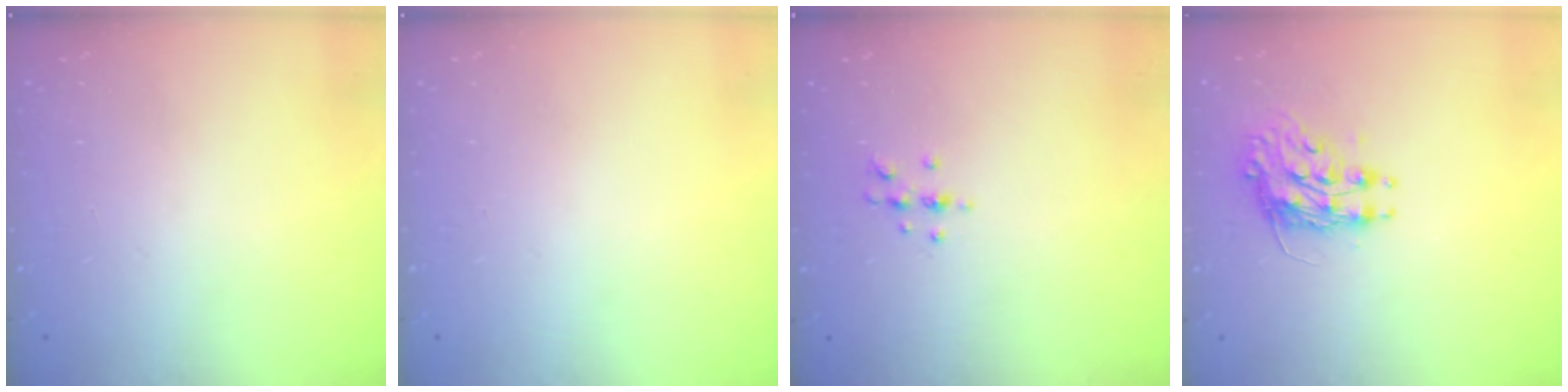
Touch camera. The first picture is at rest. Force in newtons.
{"total": 0.0}
{"total": 5.2, "press": 5.2, "slide": 0.6}
{"total": 8.7, "press": 8.7, "slide": 0.5}